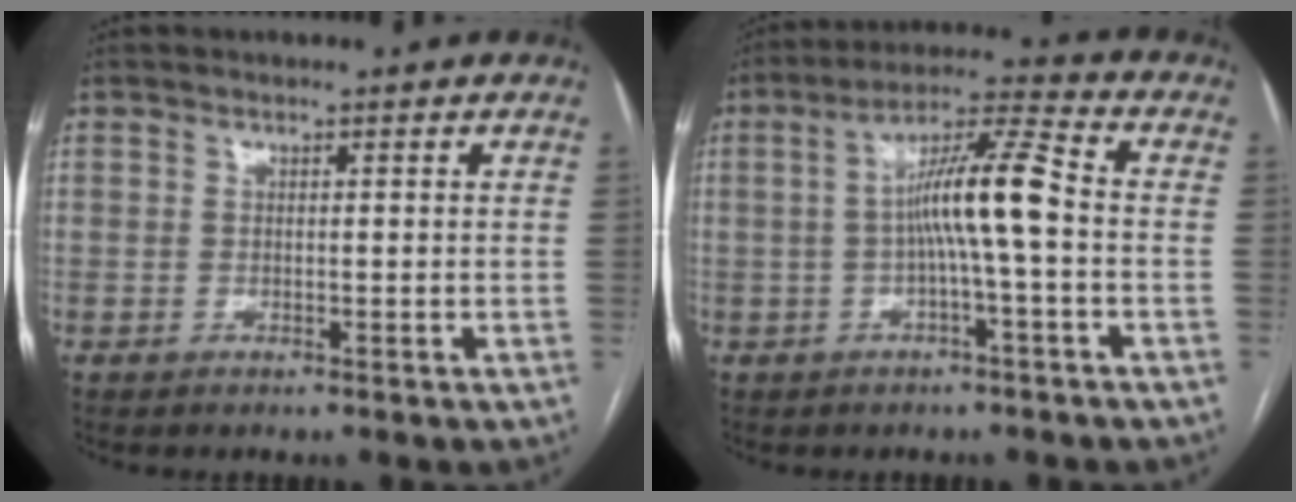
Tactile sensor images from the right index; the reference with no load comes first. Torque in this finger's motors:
{"motor_torque": [1.39, -0.34, 0.74, 0.19]}